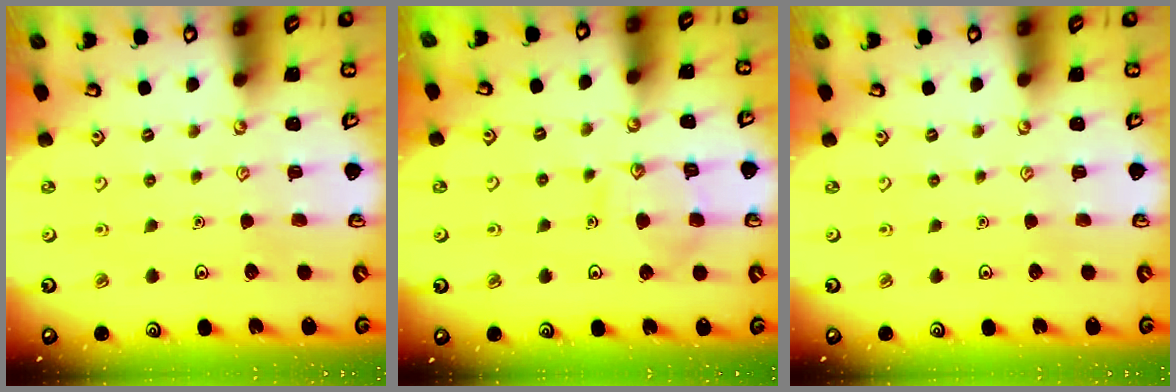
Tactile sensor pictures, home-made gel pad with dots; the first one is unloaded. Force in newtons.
{"total": 10.2, "press": 10.1, "slide": 0.9}
{"total": 0.0}